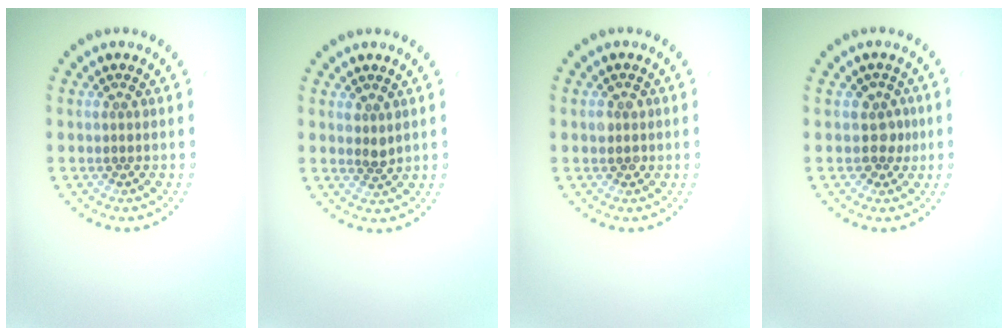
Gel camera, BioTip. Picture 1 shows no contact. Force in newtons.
{"total": 1.0, "press": 0.9, "slide": 0.5}
{"total": 1.3, "press": 1.2, "slide": 0.3}
{"total": 1.7, "press": 1.3, "slide": 1.1}